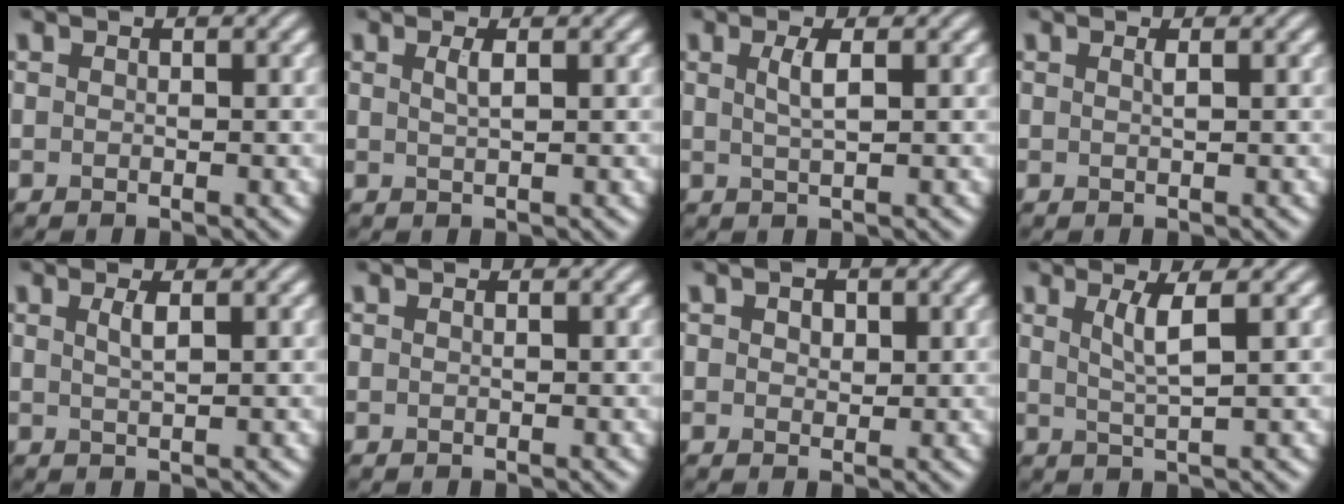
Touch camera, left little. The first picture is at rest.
{"total": 1.3, "force": [0.5, 0.4, 1.2], "torque": [-0.018, 0.003, 0.007]}
{"total": 2.0, "force": [0.6, 0.5, 1.9], "torque": [-0.035, 0.002, 0.009]}
{"total": 0.7, "force": [0.3, 0.2, 0.6], "torque": [-0.008, 0.002, 0.003]}
{"total": 1.5, "force": [0.6, 0.4, 1.3], "torque": [-0.023, 0.002, 0.008]}
{"total": 0.0}
{"total": 1.5, "force": [0.6, 1.0, 0.9], "torque": [-0.014, 0.001, 0.009]}
{"total": 2.8, "force": [1.0, 0.5, 2.6], "torque": [-0.047, -0.001, 0.020]}